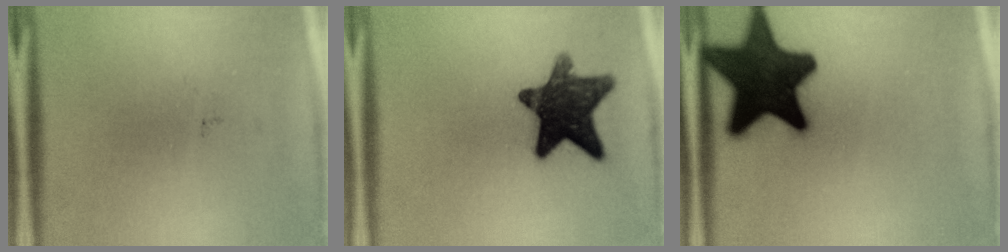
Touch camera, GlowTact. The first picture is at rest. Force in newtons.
{"total": 13.0}
{"total": 17.6}